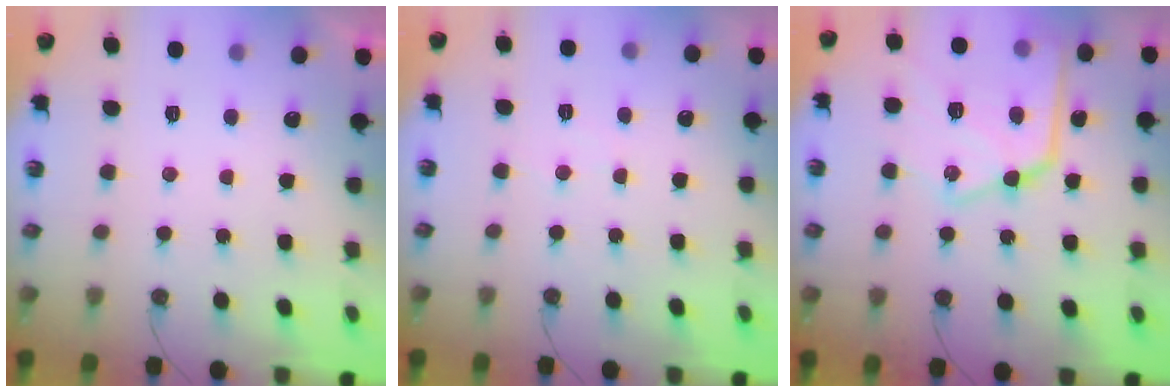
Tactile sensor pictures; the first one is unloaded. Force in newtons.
{"total": 3.8, "press": 3.7, "slide": 0.5}
{"total": 22.0, "press": 21.9, "slide": 1.8}